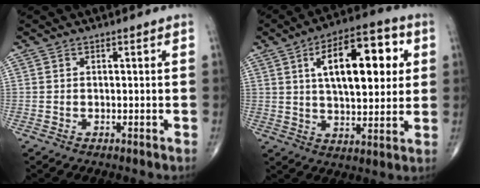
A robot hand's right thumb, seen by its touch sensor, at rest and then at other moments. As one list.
[{"total": 17.9, "force": [4.9, 7.9, 15.3], "torque": [-0.203, 0.002, 0.071]}]